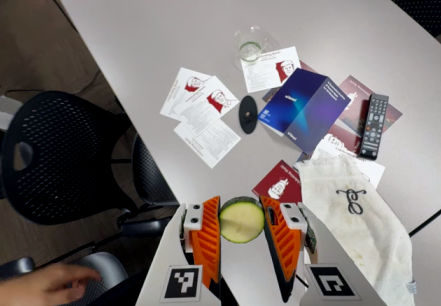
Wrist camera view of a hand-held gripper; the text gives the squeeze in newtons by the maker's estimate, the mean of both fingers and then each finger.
{"total": 13.2, "left": 14.2, "right": 12.3}